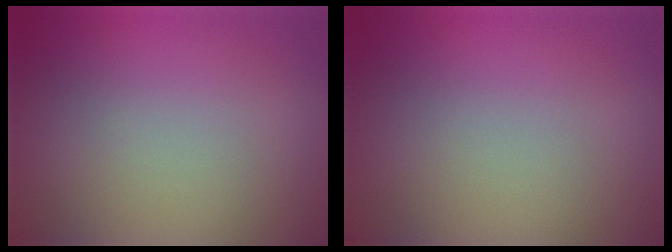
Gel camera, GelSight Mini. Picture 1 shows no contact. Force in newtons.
{"total": 0.0}